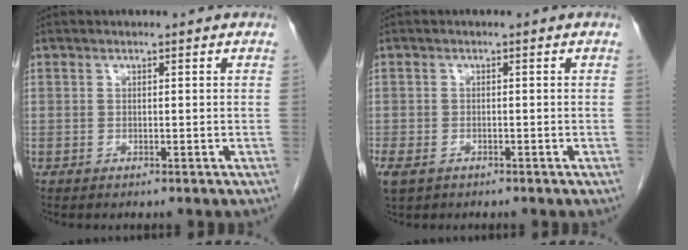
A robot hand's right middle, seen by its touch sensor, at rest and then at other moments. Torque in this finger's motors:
{"motor_torque": [1.11, -0.89, 0.40, 0.09]}